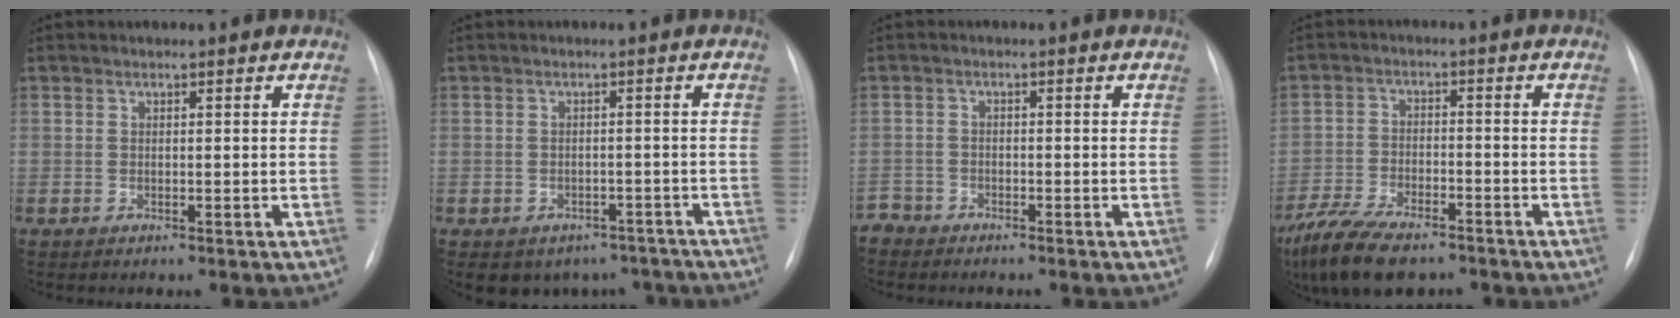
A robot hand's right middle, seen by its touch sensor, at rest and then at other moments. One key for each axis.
{"total": 8.9, "fx": -6.8, "fy": 5.4, "fz": 1.6, "tx": -0.008, "ty": 0.014, "tz": -0.073}
{"total": 2.5, "fx": -2.3, "fy": 0.8, "fz": -0.6, "tx": 0.014, "ty": -0.002, "tz": -0.045}
{"total": 12.5, "fx": -9.3, "fy": 4.5, "fz": 6.9, "tx": -0.131, "ty": -0.016, "tz": -0.157}